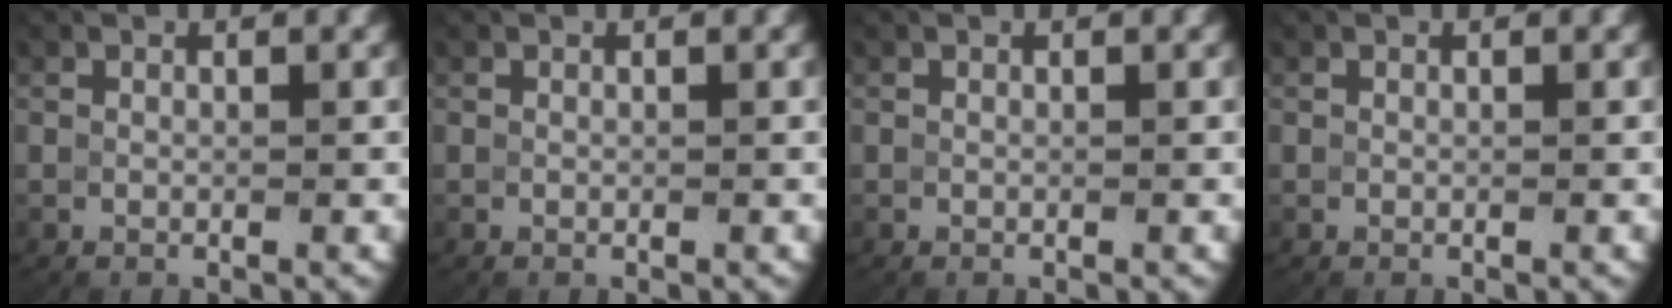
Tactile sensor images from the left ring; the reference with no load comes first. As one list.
[{"total": 0.0}, {"total": 0.0}, {"total": 0.7, "force": [0.0, -0.7, -0.3], "torque": [0.001, -0.009, 0.009]}]